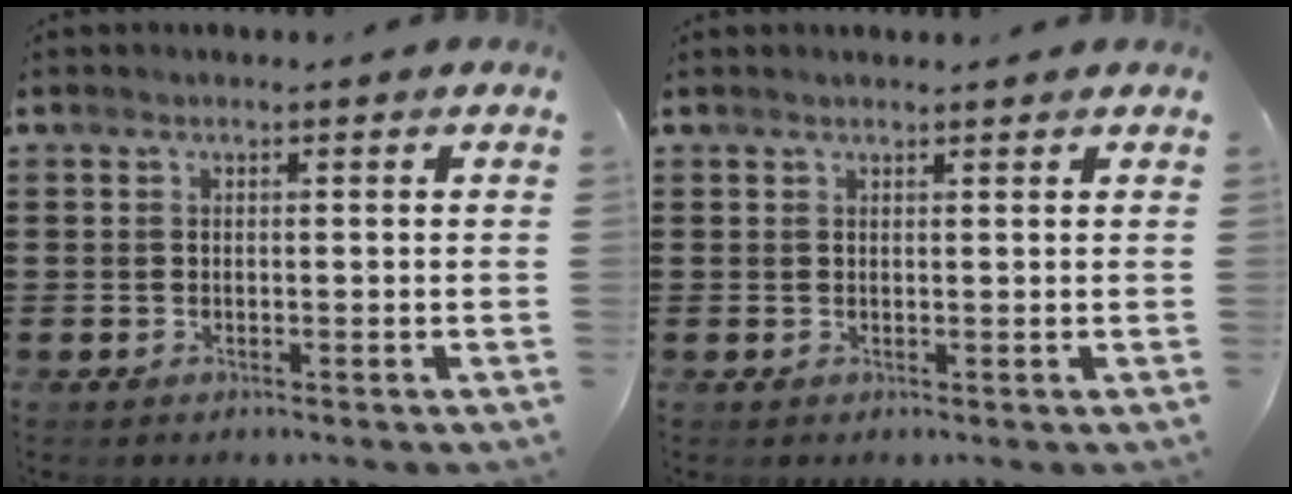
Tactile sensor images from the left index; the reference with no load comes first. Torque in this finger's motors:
{"motor_torque": [0.07, 0.24, -0.03, -0.01]}